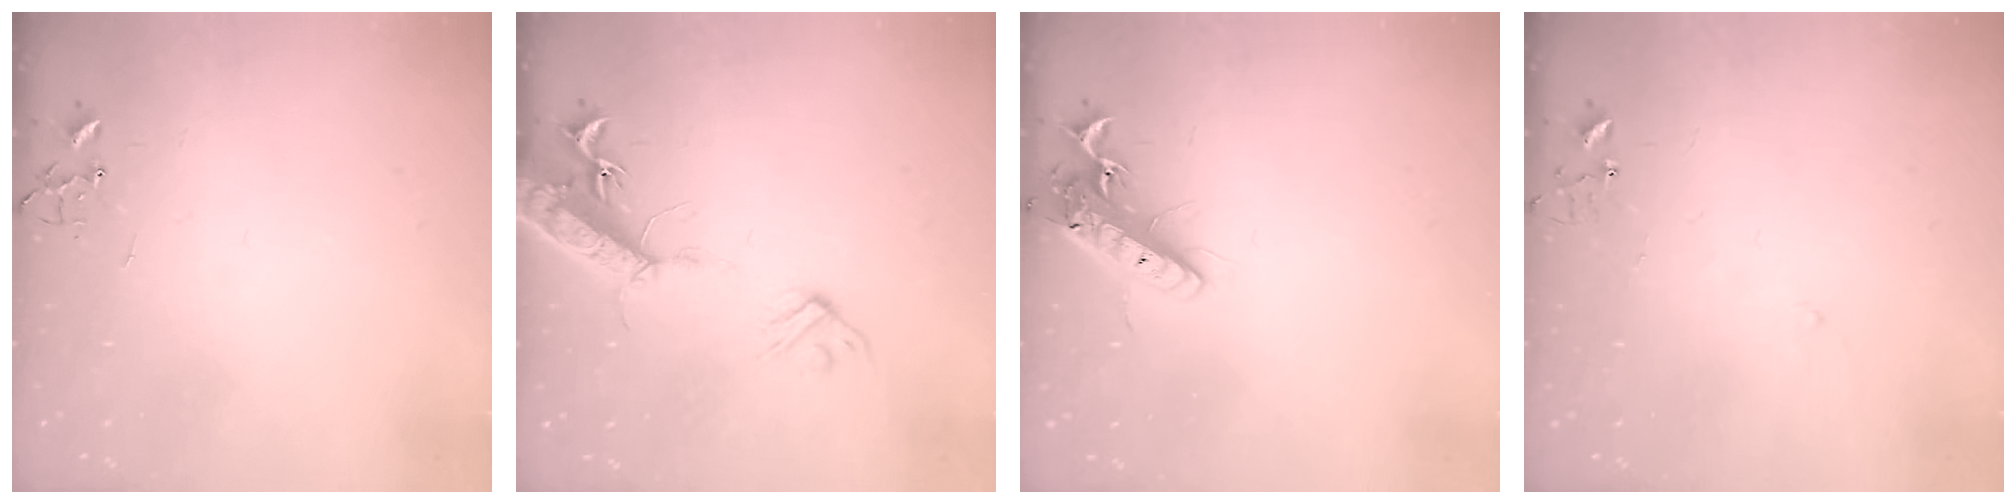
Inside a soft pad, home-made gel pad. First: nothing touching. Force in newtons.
{"total": 17.3, "press": 16.8, "slide": 3.9}
{"total": 15.0, "press": 14.7, "slide": 3.1}
{"total": 4.7, "press": 4.6, "slide": 0.4}